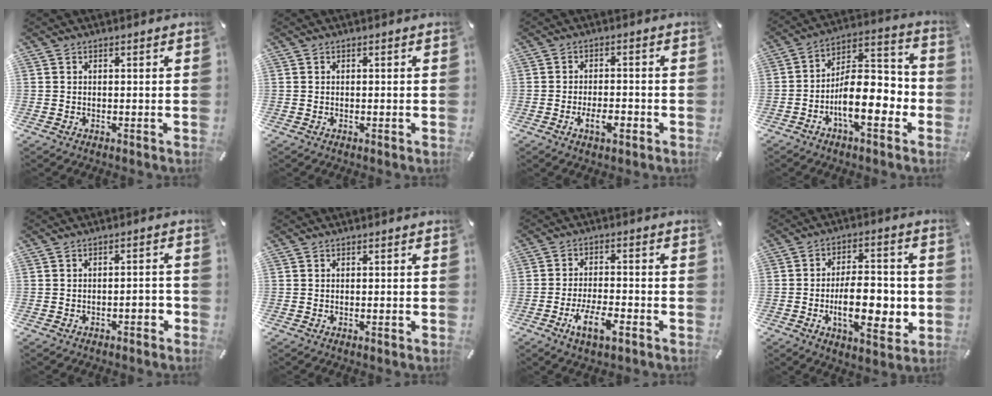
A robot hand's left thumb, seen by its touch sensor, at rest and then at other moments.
{"total": 0.6, "force": [-0.1, 0.2, 0.5], "torque": [-0.010, -0.002, -0.002]}
{"total": 5.5, "force": [-2.5, 2.6, 4.2], "torque": [-0.070, 0.011, -0.042]}
{"total": 15.1, "force": [-5.3, 7.0, 12.2], "torque": [-0.196, 0.010, -0.090]}
{"total": 2.9, "force": [-1.9, 1.4, 1.8], "torque": [-0.031, 0.010, -0.035]}
{"total": 0.7, "force": [-0.2, 0.2, 0.6], "torque": [-0.012, -0.004, -0.003]}
{"total": 8.3, "force": [-4.1, 3.1, 6.5], "torque": [-0.124, 0.012, -0.074]}
{"total": 15.1, "force": [-2.8, 7.6, 12.7], "torque": [-0.192, -0.005, -0.046]}